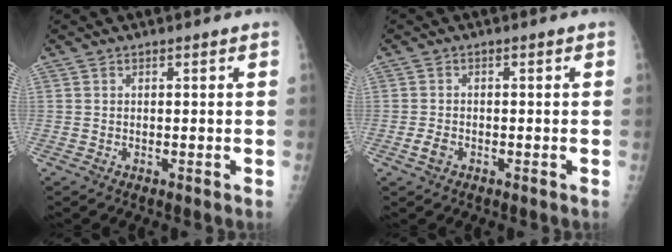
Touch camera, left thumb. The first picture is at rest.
{"total": 2.0, "force": [-1.0, 1.3, 1.1], "torque": [-0.024, 0.003, -0.019]}